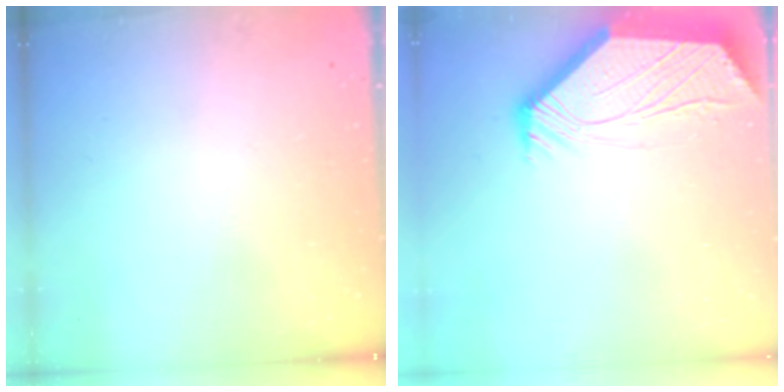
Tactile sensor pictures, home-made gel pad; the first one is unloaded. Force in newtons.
{"total": 3.4, "press": 3.3, "slide": 0.5}